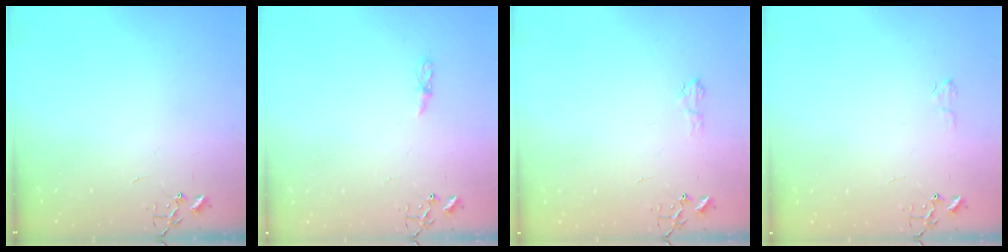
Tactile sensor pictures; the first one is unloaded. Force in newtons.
{"total": 3.2, "press": 3.2, "slide": 0.4}
{"total": 6.3, "press": 6.3, "slide": 0.8}
{"total": 5.4, "press": 5.4, "slide": 0.6}